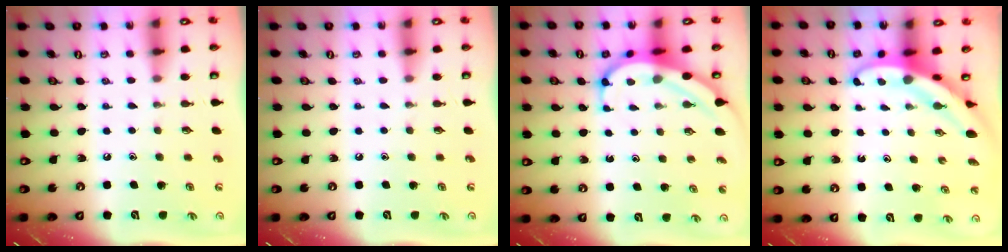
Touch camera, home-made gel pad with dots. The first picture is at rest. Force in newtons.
{"total": 0.0}
{"total": 7.2, "press": 7.1, "slide": 0.8}
{"total": 5.1, "press": 5.1, "slide": 0.4}